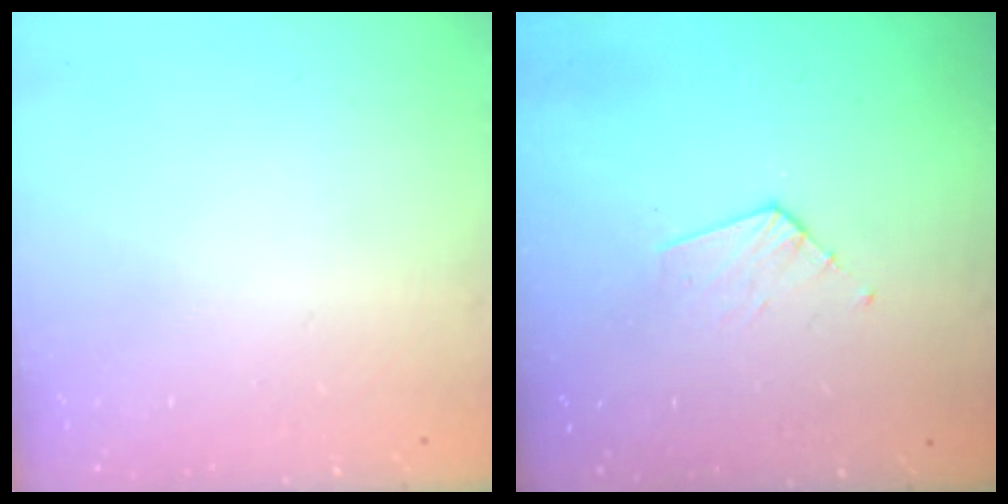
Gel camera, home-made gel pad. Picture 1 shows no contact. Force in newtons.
{"total": 3.9, "press": 3.9, "slide": 0.4}